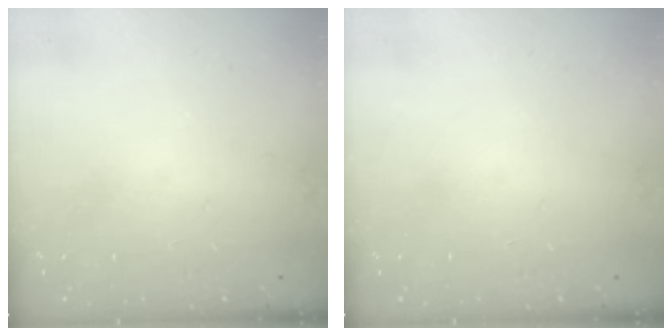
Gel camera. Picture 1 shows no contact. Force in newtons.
{"total": 0.0}